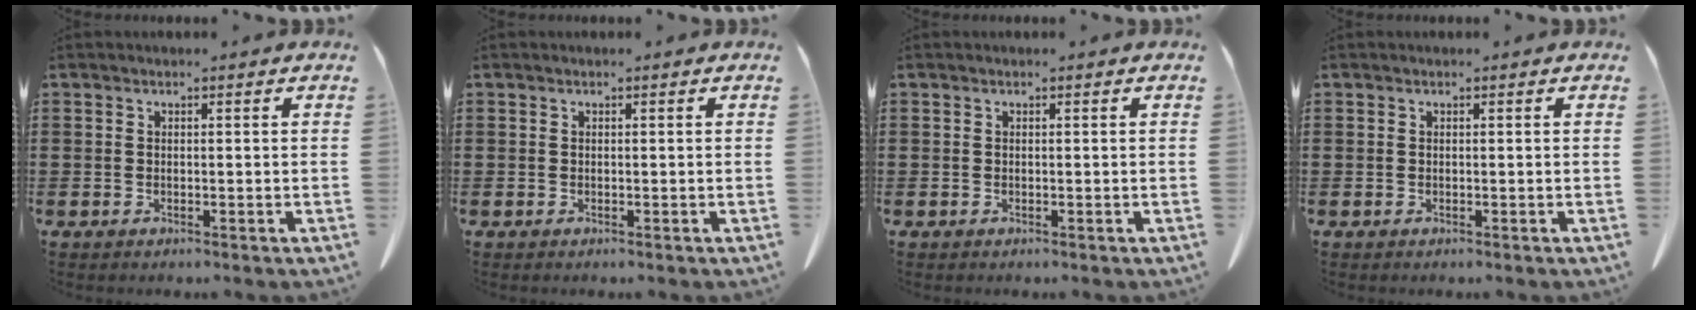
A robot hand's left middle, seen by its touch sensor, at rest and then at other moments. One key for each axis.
{"total": 0.0}
{"total": 0.0}
{"total": 0.0}